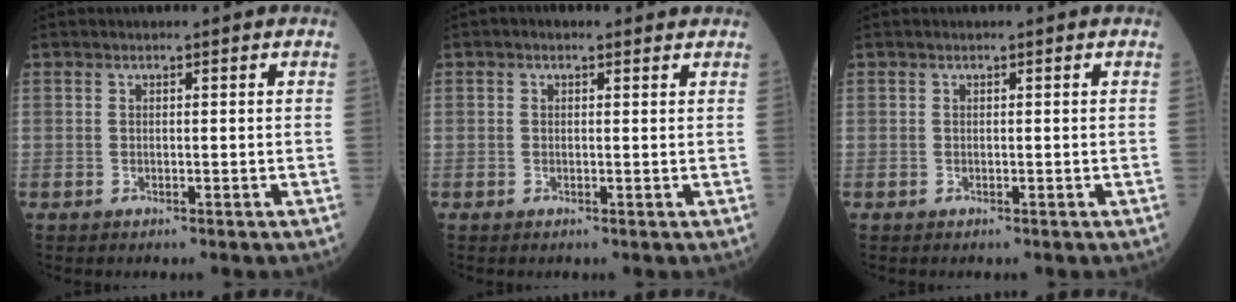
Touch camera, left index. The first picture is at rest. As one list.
[{"total": 1.7, "force": [1.1, 0.8, 1.0], "torque": [-0.019, 0.015, 0.012]}, {"total": 0.0}]